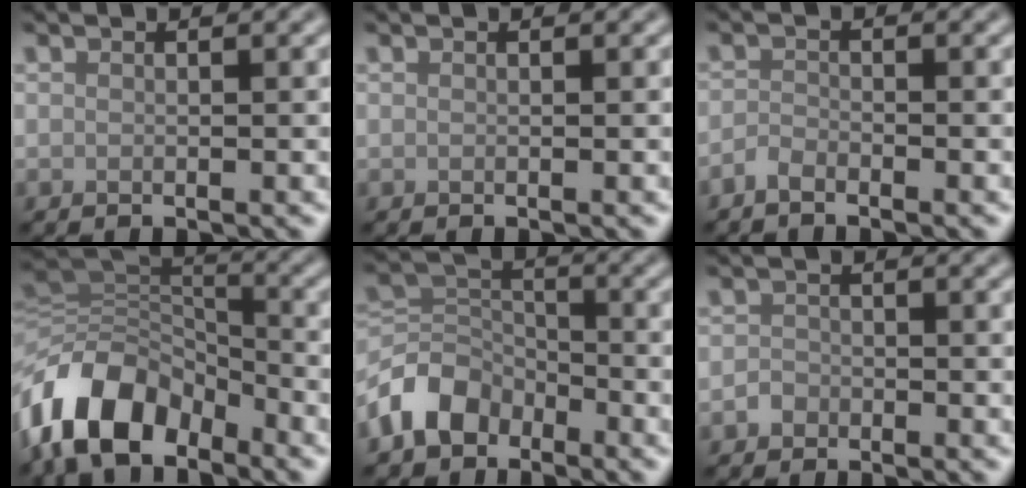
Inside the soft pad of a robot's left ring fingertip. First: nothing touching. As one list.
[{"total": 0.0}, {"total": 1.2, "force": [-1.0, 0.4, 0.5], "torque": [-0.011, 0.002, -0.025]}, {"total": 9.8, "force": [-5.7, 5.7, 5.6], "torque": [-0.096, 0.004, -0.117]}, {"total": 5.1, "force": [-3.3, 3.4, 1.8], "torque": [-0.033, 0.002, -0.077]}, {"total": 1.2, "force": [-0.7, 0.9, 0.1], "torque": [0.004, 0.005, -0.016]}]